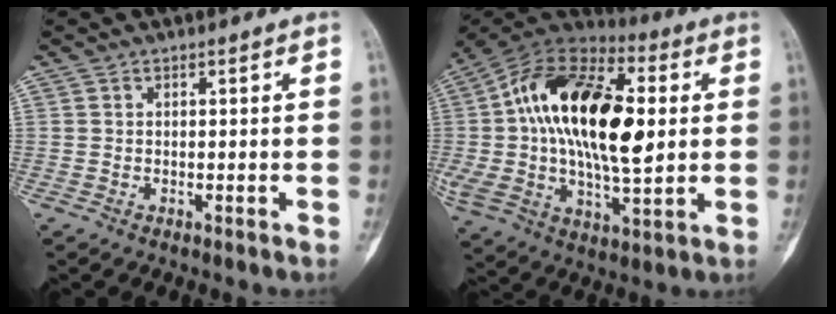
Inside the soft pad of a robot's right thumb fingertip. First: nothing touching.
{"total": 27.8, "force": [3.6, 14.2, 23.6], "torque": [-0.428, 0.010, 0.052]}